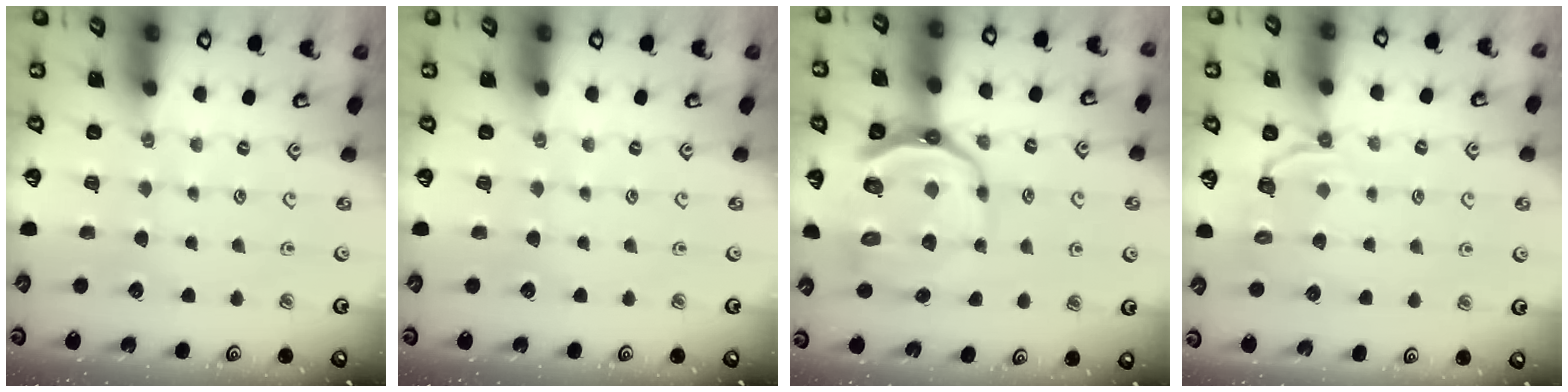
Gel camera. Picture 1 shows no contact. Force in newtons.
{"total": 0.0}
{"total": 14.6, "press": 14.2, "slide": 3.3}
{"total": 3.8, "press": 2.5, "slide": 2.9}